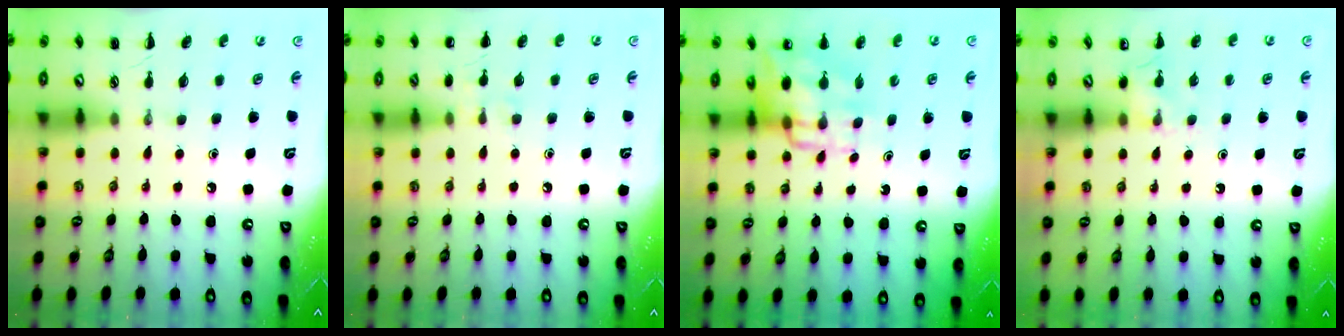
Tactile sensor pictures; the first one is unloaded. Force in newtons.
{"total": 5.5, "press": 5.3, "slide": 1.7}
{"total": 10.8, "press": 10.5, "slide": 2.9}
{"total": 5.5, "press": 5.3, "slide": 1.5}